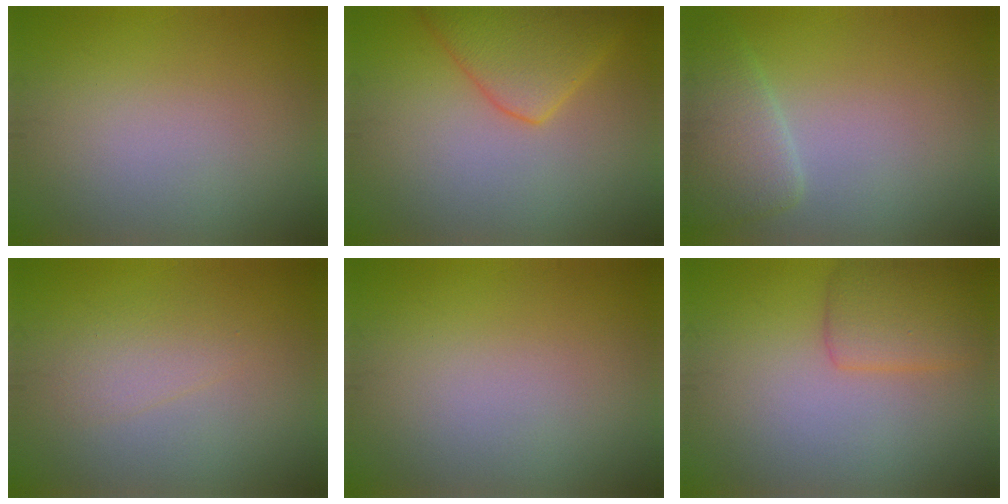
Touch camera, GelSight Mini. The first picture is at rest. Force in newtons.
{"total": 5.2, "press": 5.2, "slide": 0.4}
{"total": 3.2, "press": 3.2, "slide": 0.3}
{"total": 1.8, "press": 1.8, "slide": 0.1}
{"total": 0.0}
{"total": 3.1, "press": 3.1, "slide": 0.2}